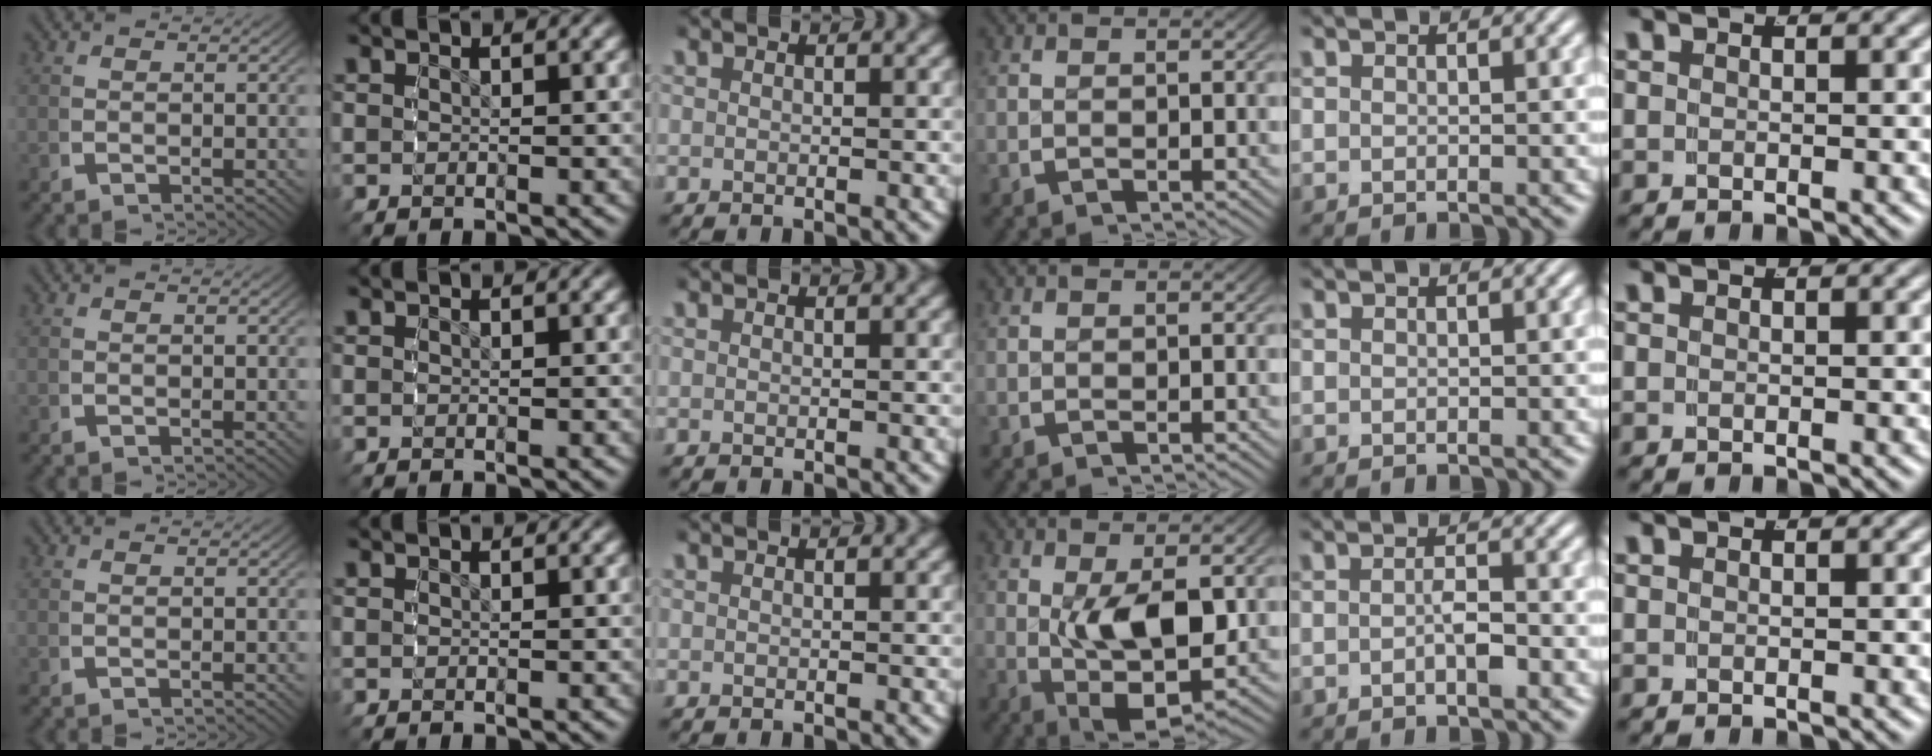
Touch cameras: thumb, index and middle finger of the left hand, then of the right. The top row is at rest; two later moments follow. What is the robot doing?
{"motion": "grasp_and_lifting", "object": "camera"}